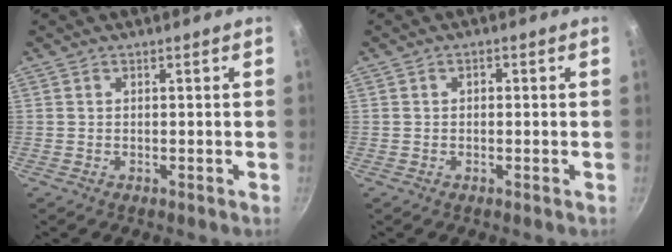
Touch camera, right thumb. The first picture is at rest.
{"total": 1.1, "force": [0.1, 0.8, 0.8], "torque": [-0.011, 0.007, 0.000]}